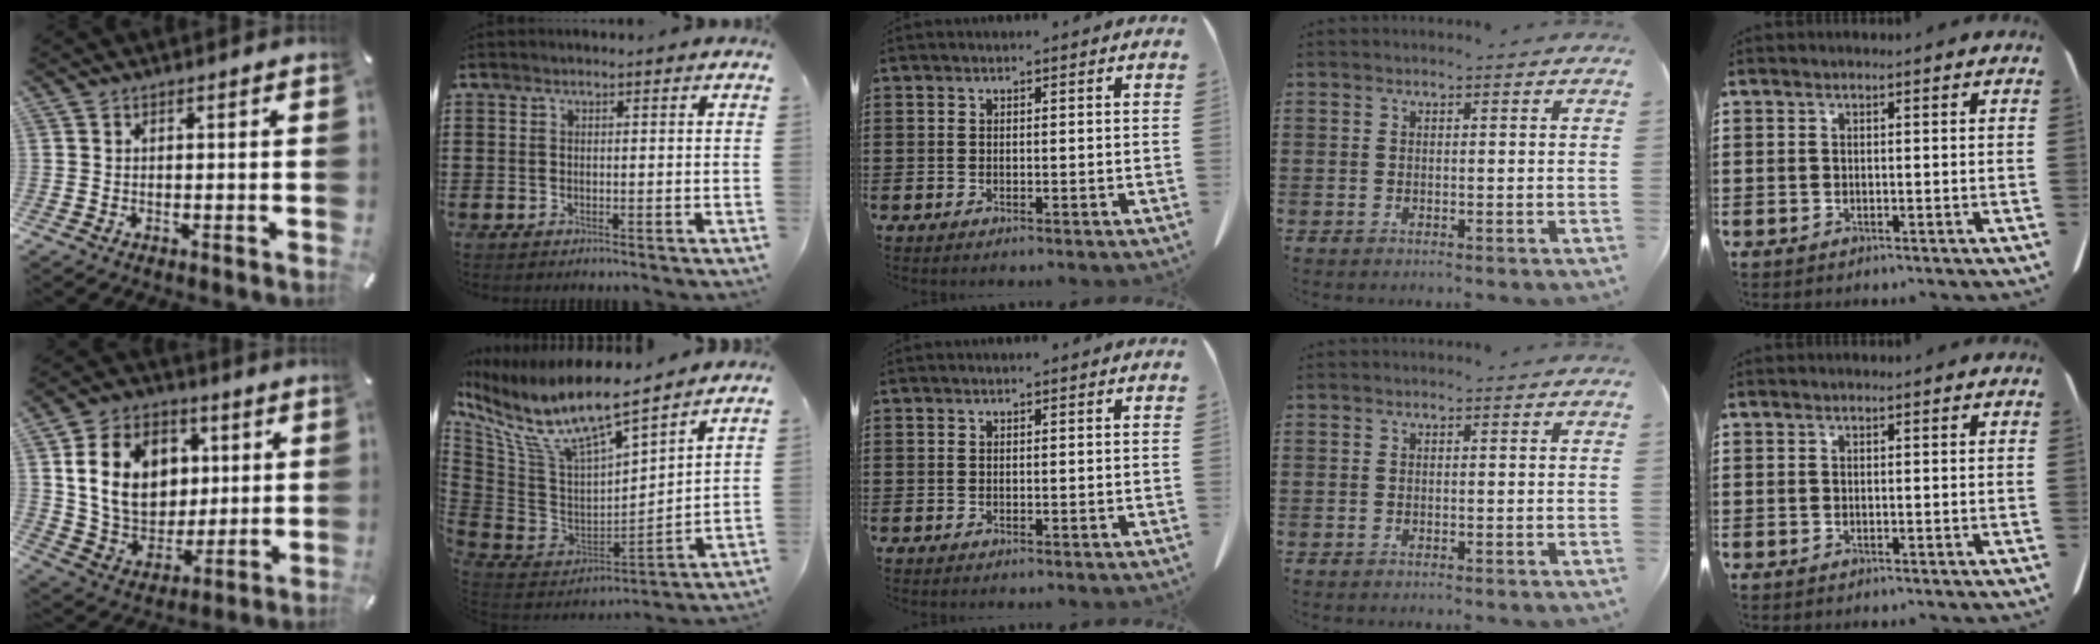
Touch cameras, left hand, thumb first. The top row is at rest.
{"thumb": {"total": 16.4, "force": [4.2, 13.3, 8.6], "torque": [-0.157, 0.004, 0.084]}, "index": {"total": 11.7, "force": [8.6, 2.5, 7.5], "torque": [-0.177, -0.061, 0.148]}}